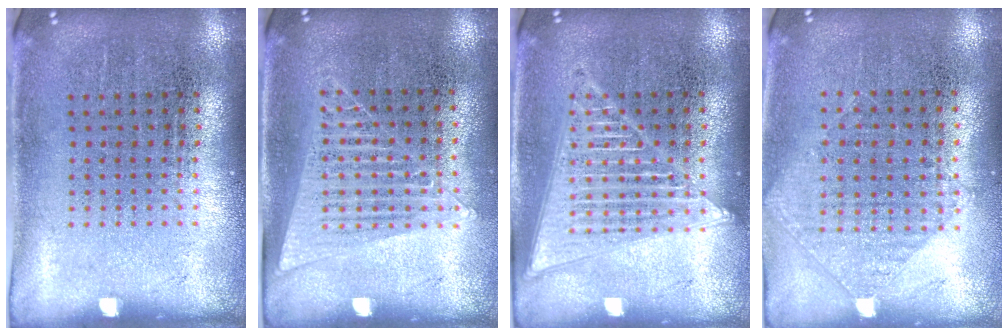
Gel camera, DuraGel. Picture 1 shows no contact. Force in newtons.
{"total": 1.1, "press": 1.0, "slide": 0.5}
{"total": 3.2, "press": 3.2, "slide": 0.3}
{"total": 0.9, "press": 0.8, "slide": 0.3}